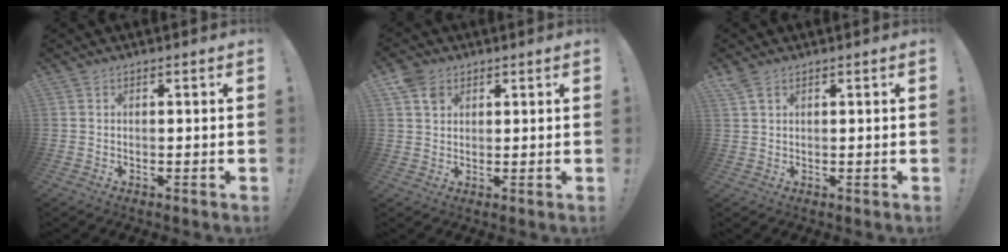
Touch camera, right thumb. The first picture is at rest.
{"total": 5.0, "force": [2.7, 3.7, 1.9], "torque": [-0.025, -0.006, 0.051]}
{"total": 2.9, "force": [2.0, 1.4, 1.6], "torque": [-0.029, -0.007, 0.036]}